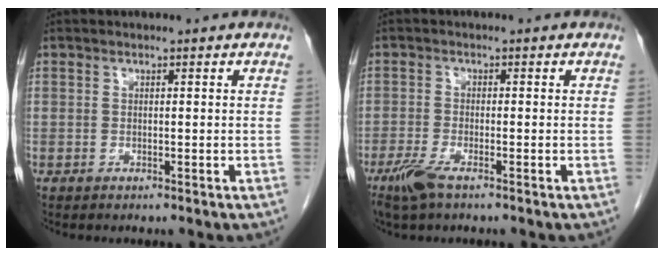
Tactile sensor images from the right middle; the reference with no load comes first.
{"total": 4.0, "force": [-2.7, 0.8, 2.9], "torque": [-0.068, -0.010, -0.053]}